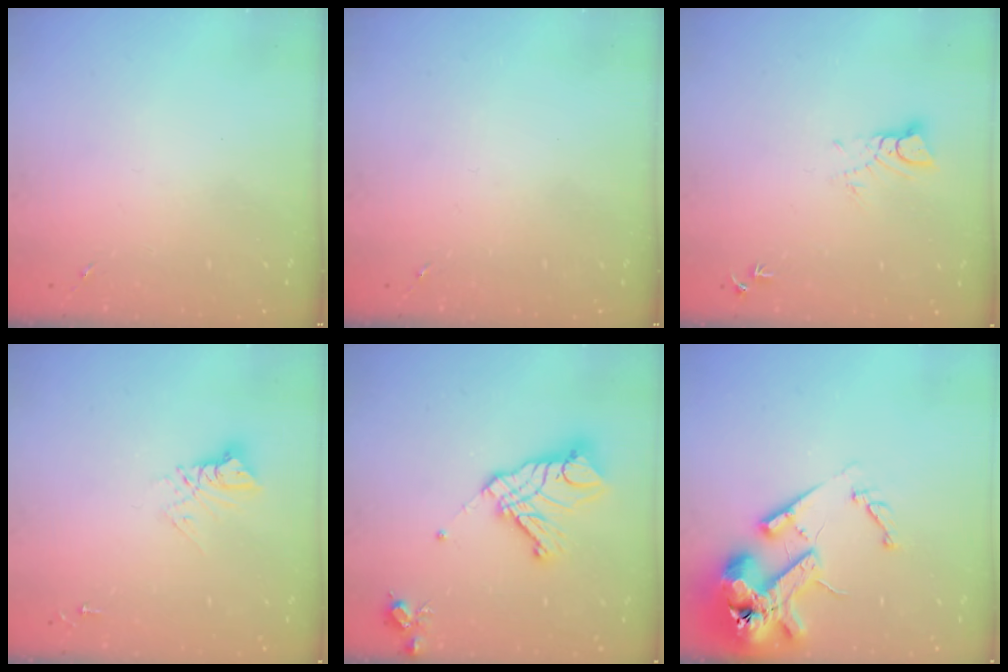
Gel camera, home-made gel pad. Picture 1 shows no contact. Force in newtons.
{"total": 0.0}
{"total": 4.3, "press": 4.3, "slide": 0.4}
{"total": 9.3, "press": 9.3, "slide": 0.8}
{"total": 17.6, "press": 17.5, "slide": 1.9}
{"total": 17.7, "press": 17.6, "slide": 2.4}